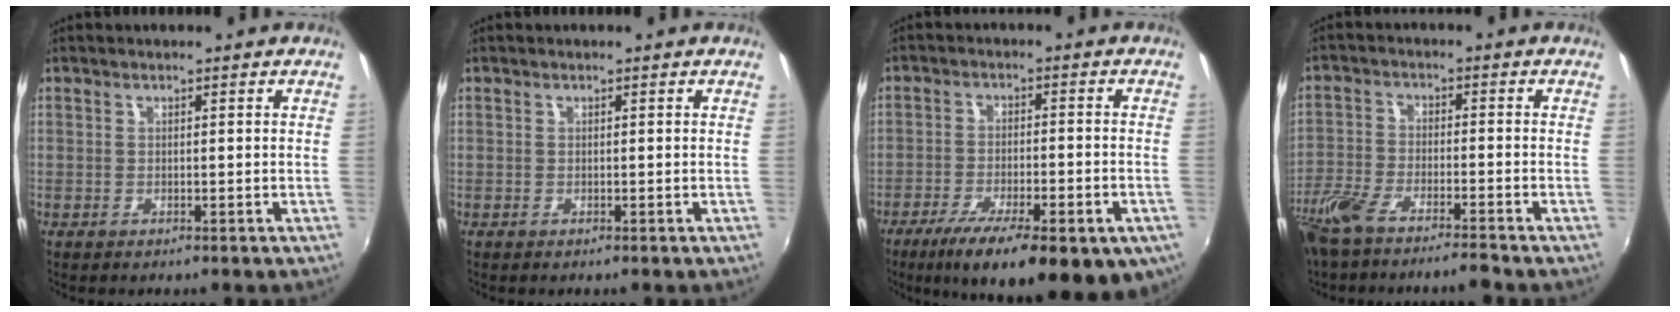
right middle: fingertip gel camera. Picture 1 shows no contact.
{"total": 0.0}
{"total": 19.7, "force": [-11.9, 6.1, 14.5], "torque": [-0.243, -0.054, -0.169]}
{"total": 9.0, "force": [-7.5, 1.1, 4.7], "torque": [-0.119, -0.021, -0.145]}